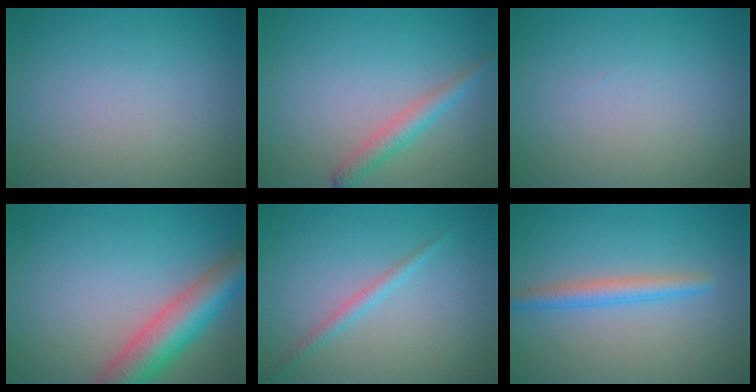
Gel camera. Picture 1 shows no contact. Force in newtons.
{"total": 2.5, "press": 2.5, "slide": 0.1}
{"total": 0.0}
{"total": 7.5, "press": 7.5, "slide": 0.3}
{"total": 1.4, "press": 1.4, "slide": 0.1}
{"total": 2.6, "press": 2.6, "slide": 0.2}